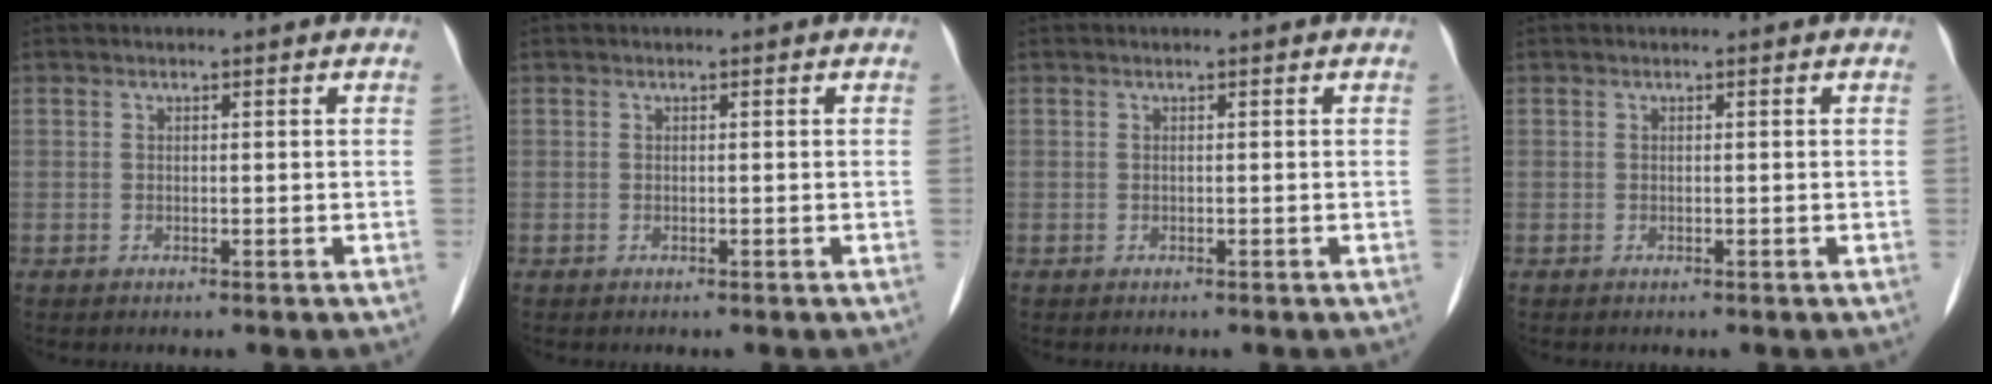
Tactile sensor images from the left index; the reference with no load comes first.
{"total": 0.0}
{"total": 0.0}
{"total": 0.0}